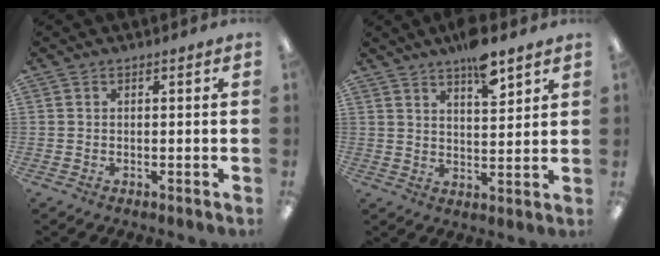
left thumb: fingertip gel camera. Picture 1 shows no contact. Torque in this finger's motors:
{"motor_torque": [5.02, -0.01, 0.88, -0.56, 0.03]}